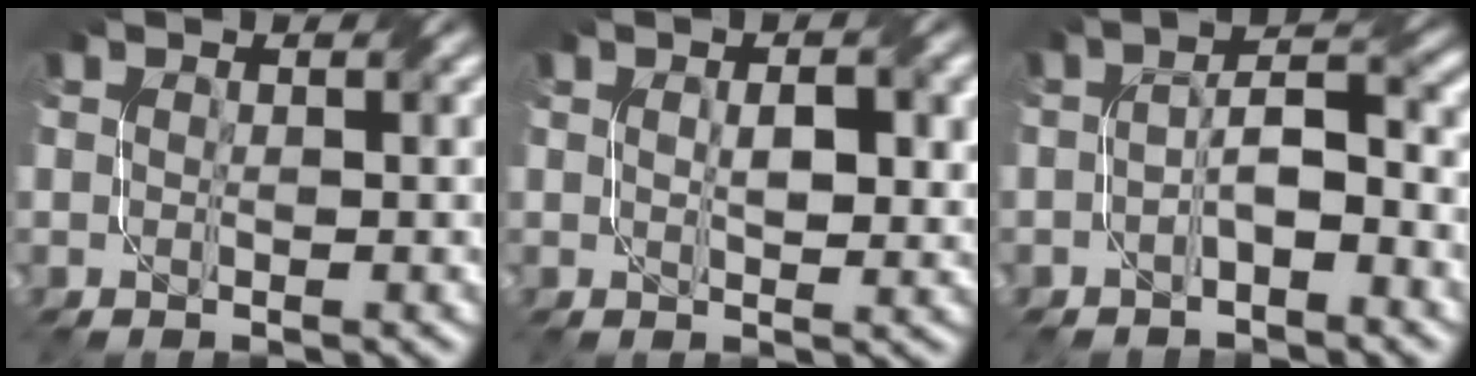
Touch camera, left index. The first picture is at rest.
{"total": 3.2, "force": [0.7, 1.3, 2.9], "torque": [-0.052, 0.002, 0.014]}
{"total": 3.4, "force": [-1.3, 1.1, 3.0], "torque": [-0.056, 0.013, -0.027]}